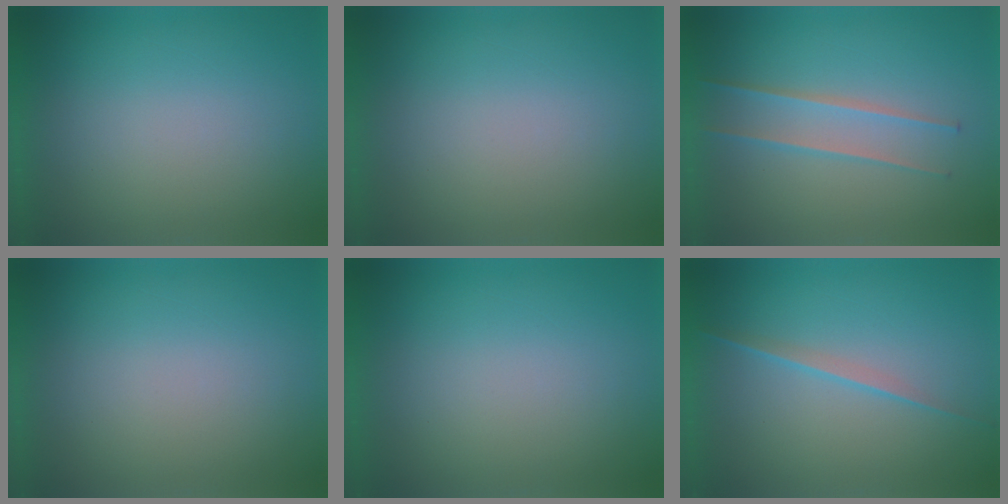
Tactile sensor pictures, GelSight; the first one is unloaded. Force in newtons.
{"total": 1.1}
{"total": 2.4}
{"total": 1.1}
{"total": 0.0}
{"total": 2.1}